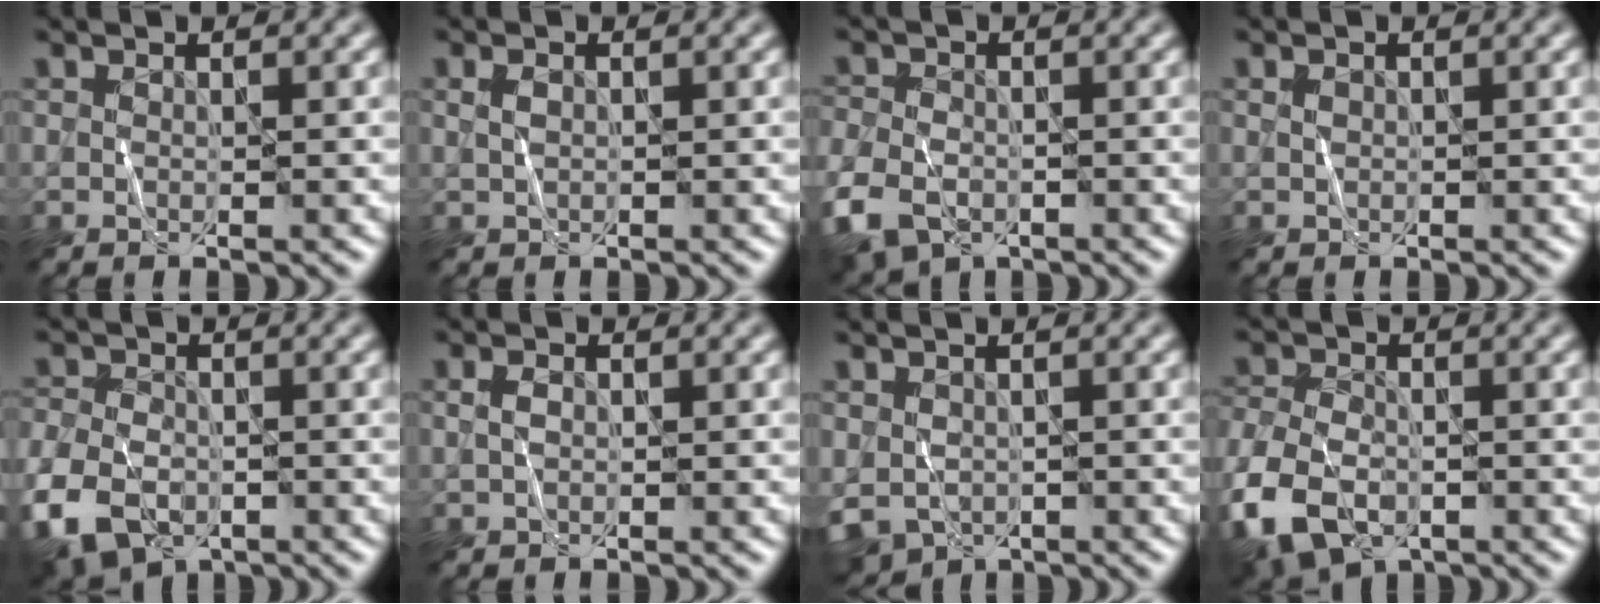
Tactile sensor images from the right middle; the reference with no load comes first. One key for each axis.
{"total": 1.2, "fx": 0.3, "fy": 0.8, "fz": 0.8, "tx": -0.021, "ty": 0.002, "tz": 0.007}
{"total": 6.3, "fx": -3.4, "fy": 3.9, "fz": 3.5, "tx": -0.087, "ty": -0.015, "tz": -0.075}
{"total": 0.8, "fx": 0.2, "fy": 0.7, "fz": 0.4, "tx": -0.008, "ty": 0.001, "tz": 0.001}
{"total": 9.3, "fx": -5.0, "fy": 5.8, "fz": 5.2, "tx": -0.118, "ty": -0.032, "tz": -0.094}
{"total": 1.4, "fx": 0.1, "fy": 1.1, "fz": 0.9, "tx": -0.019, "ty": 0.002, "tz": 0.003}
{"total": 3.7, "fx": -1.5, "fy": 2.6, "fz": 2.2, "tx": -0.045, "ty": -0.012, "tz": -0.027}
{"total": 10.2, "fx": -5.3, "fy": 6.1, "fz": 6.2, "tx": -0.146, "ty": -0.032, "tz": -0.101}